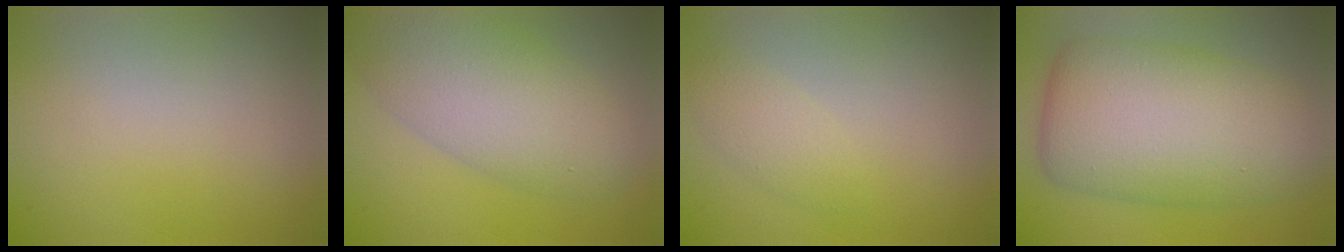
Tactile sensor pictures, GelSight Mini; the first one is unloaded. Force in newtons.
{"total": 7.7, "press": 7.7, "slide": 0.3}
{"total": 1.7, "press": 1.7, "slide": 0.1}
{"total": 11.2, "press": 11.2, "slide": 0.1}